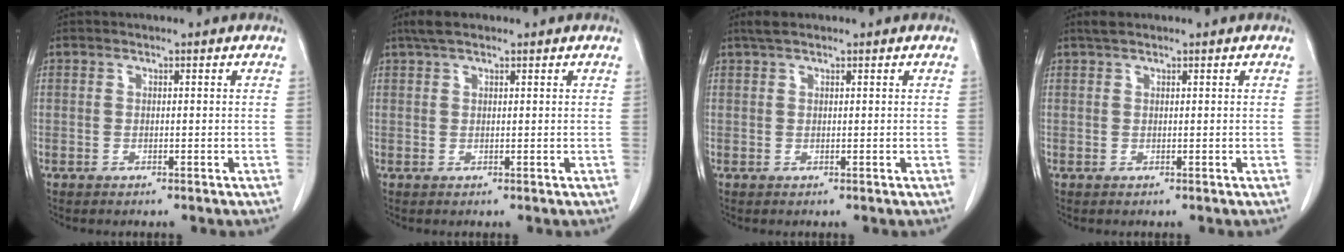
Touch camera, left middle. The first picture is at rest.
{"total": 3.3, "force": [2.4, 1.0, 2.0], "torque": [-0.045, 0.019, 0.045]}
{"total": 2.1, "force": [1.6, 0.4, 1.3], "torque": [-0.029, 0.017, 0.031]}
{"total": 1.6, "force": [1.3, 0.3, 0.8], "torque": [-0.021, 0.014, 0.025]}